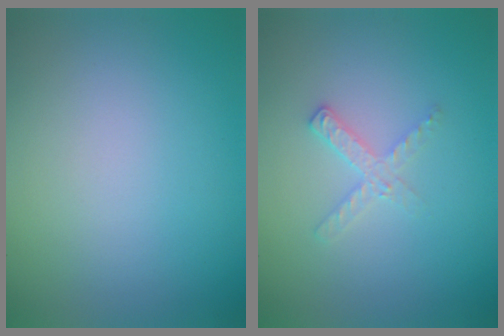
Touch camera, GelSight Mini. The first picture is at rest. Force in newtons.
{"total": 1.7, "press": 1.7, "slide": 0.2}